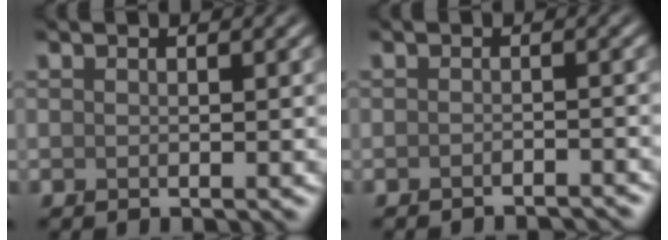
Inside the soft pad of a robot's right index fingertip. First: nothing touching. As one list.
[{"total": 2.4, "force": [-2.4, 0.3, 0.6], "torque": [0.002, 0.001, -0.029]}]